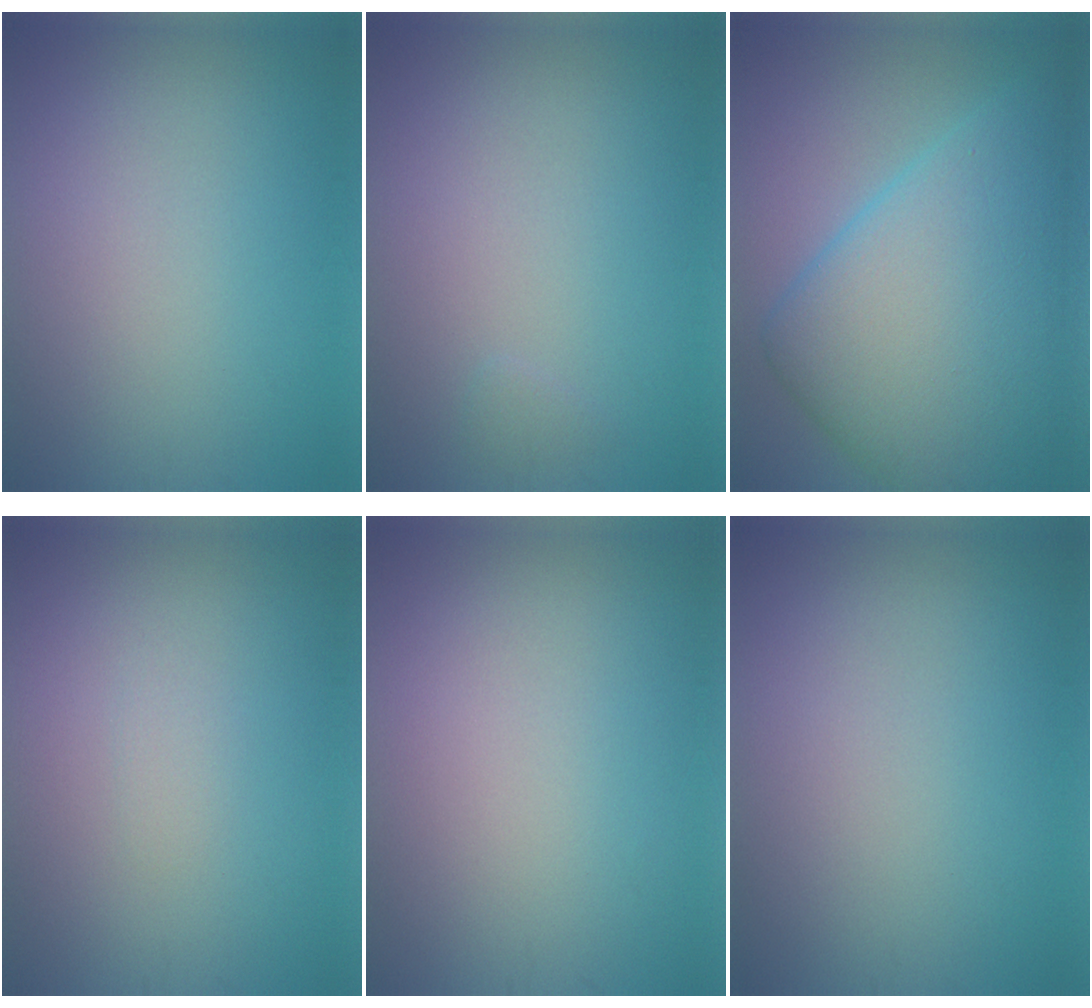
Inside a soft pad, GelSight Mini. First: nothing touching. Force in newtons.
{"total": 0.5, "press": 0.5, "slide": 0.1}
{"total": 13.3, "press": 13.3, "slide": 0.3}
{"total": 0.7, "press": 0.7, "slide": 0.1}
{"total": 0.0}
{"total": 0.0}